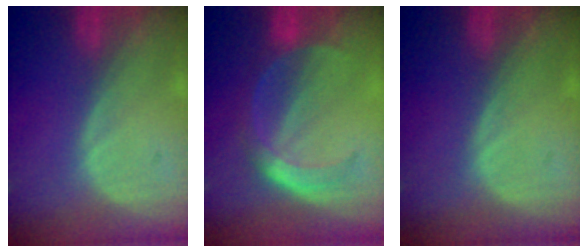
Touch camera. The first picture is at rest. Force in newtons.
{"total": 6.0, "press": 5.2, "slide": 3.1}
{"total": 0.0}